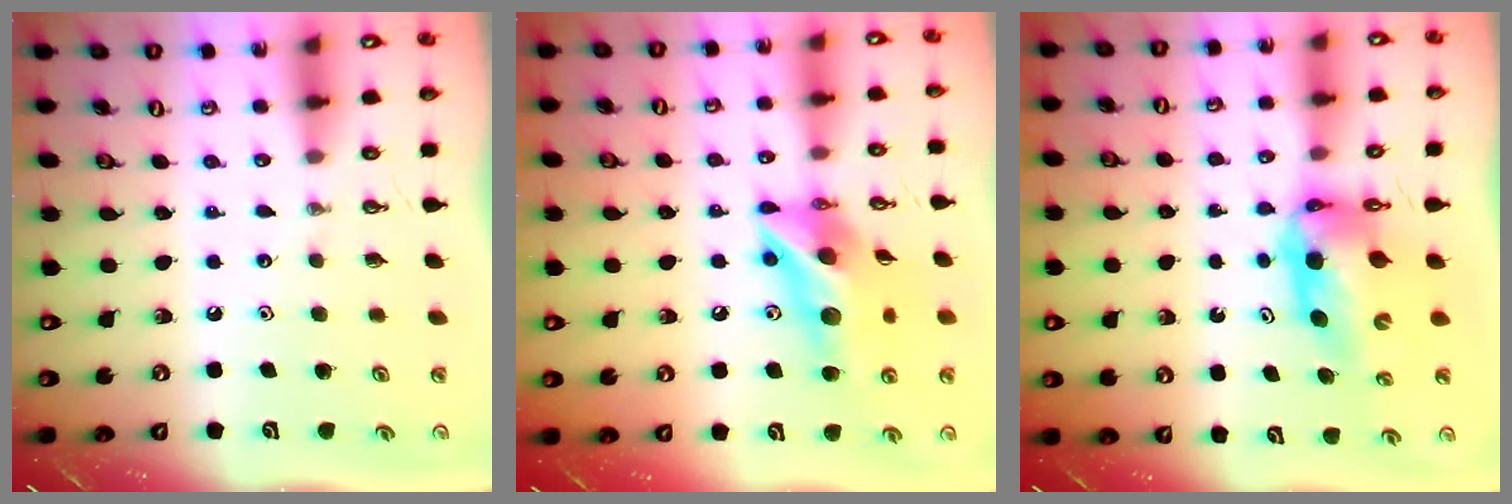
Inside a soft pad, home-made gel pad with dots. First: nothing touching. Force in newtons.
{"total": 14.7, "press": 14.7, "slide": 1.6}
{"total": 7.5, "press": 7.5, "slide": 0.8}